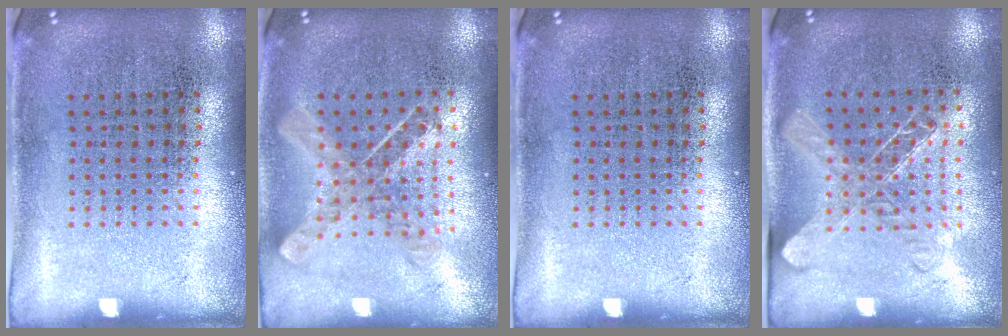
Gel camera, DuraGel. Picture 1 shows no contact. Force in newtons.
{"total": 0.9, "press": 0.9, "slide": 0.2}
{"total": 0.0}
{"total": 1.4, "press": 1.3, "slide": 0.6}